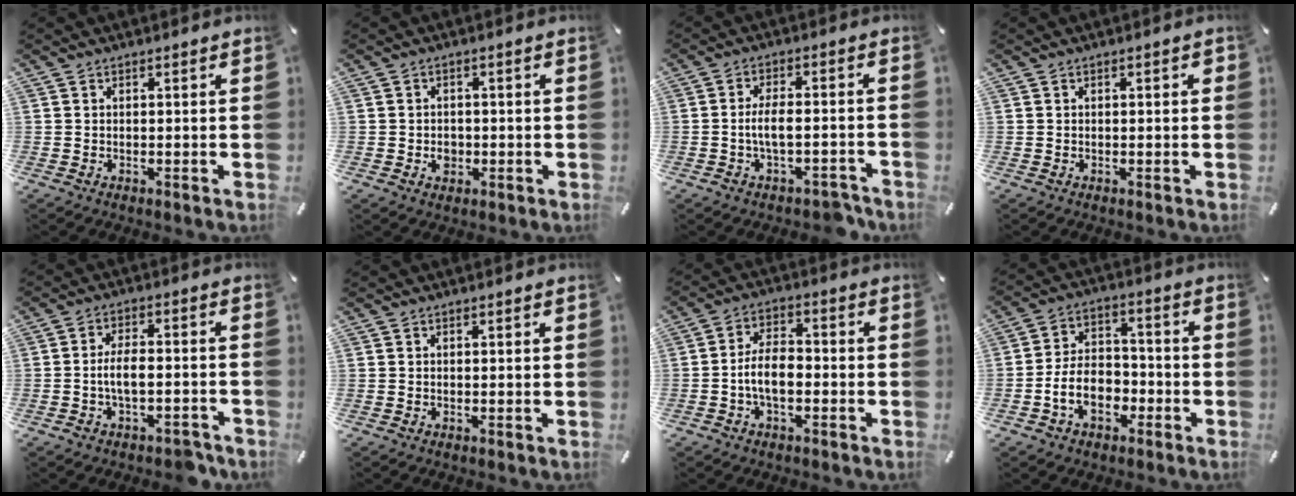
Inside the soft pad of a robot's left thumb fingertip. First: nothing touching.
{"total": 2.9, "force": [-0.7, 2.6, 1.2], "torque": [-0.014, 0.000, -0.015]}
{"total": 6.8, "force": [-2.2, 2.9, 5.7], "torque": [-0.102, 0.015, -0.038]}
{"total": 1.0, "force": [0.0, 0.3, 0.9], "torque": [-0.016, 0.002, -0.002]}
{"total": 7.4, "force": [-2.7, 3.4, 5.9], "torque": [-0.103, 0.020, -0.046]}
{"total": 0.0}
{"total": 7.4, "force": [-2.4, 4.0, 5.8], "torque": [-0.107, 0.019, -0.043]}
{"total": 10.4, "force": [-4.2, 7.4, 6.1], "torque": [-0.133, 0.023, -0.076]}